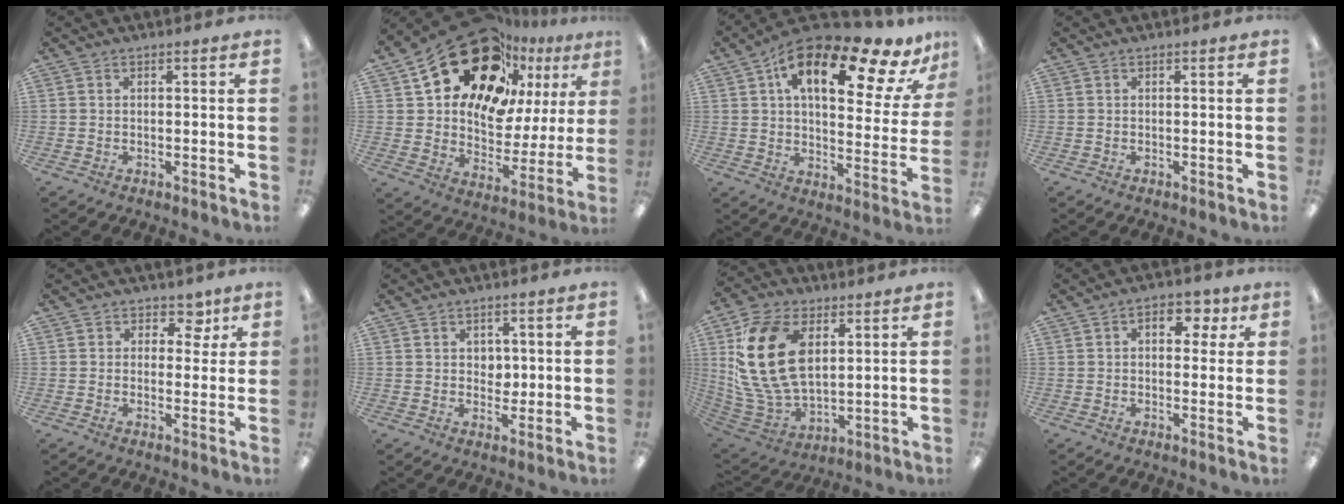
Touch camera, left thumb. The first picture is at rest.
{"total": 25.7, "force": [16.2, 14.5, 13.8], "torque": [-0.218, -0.086, 0.286]}
{"total": 20.1, "force": [11.7, 8.3, 14.1], "torque": [-0.217, -0.055, 0.186]}
{"total": 0.0}
{"total": 5.0, "force": [2.6, 3.9, 1.8], "torque": [-0.017, -0.006, 0.040]}
{"total": 3.2, "force": [1.1, 2.6, 1.5], "torque": [-0.019, 0.000, 0.014]}
{"total": 21.7, "force": [5.5, 13.7, 15.9], "torque": [-0.361, -0.003, 0.096]}
{"total": 7.0, "force": [2.4, 4.4, 4.8], "torque": [-0.045, -0.006, 0.030]}